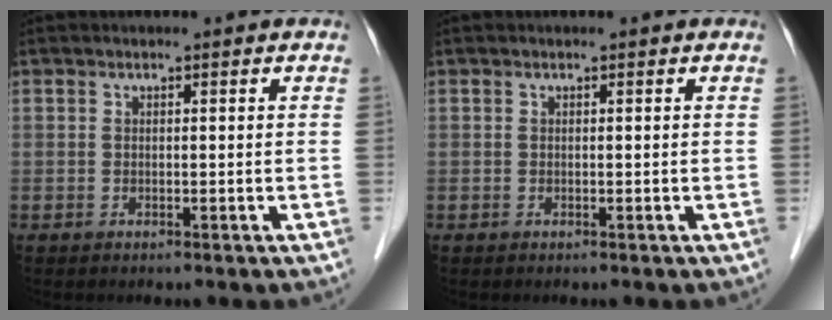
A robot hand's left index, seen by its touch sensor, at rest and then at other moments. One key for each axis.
{"total": 0.0}